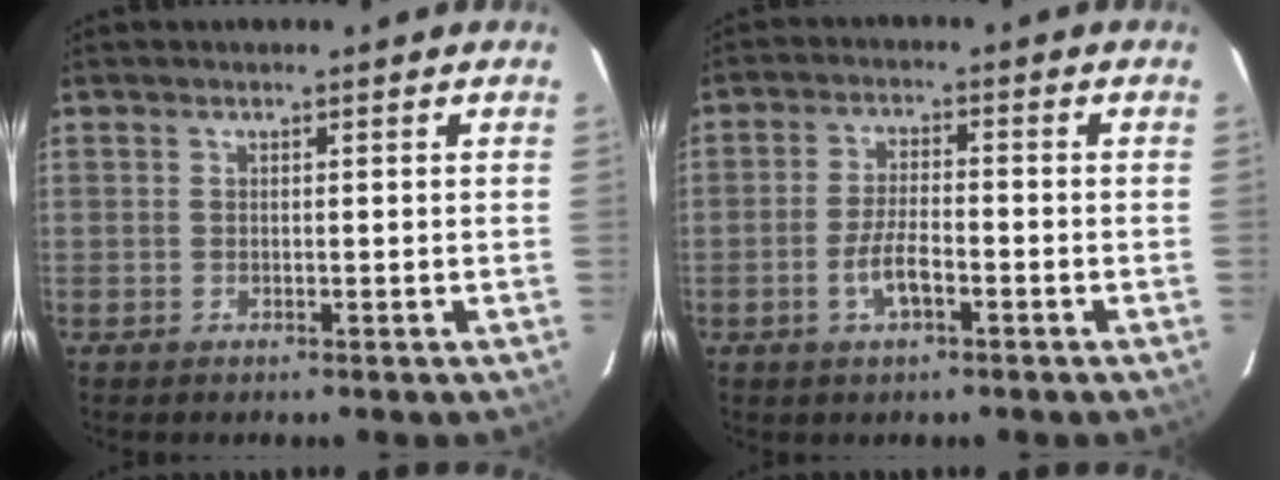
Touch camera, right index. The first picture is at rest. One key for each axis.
{"total": 5.4, "fx": -2.4, "fy": 1.7, "fz": 4.5, "tx": -0.093, "ty": 0.000, "tz": -0.044}